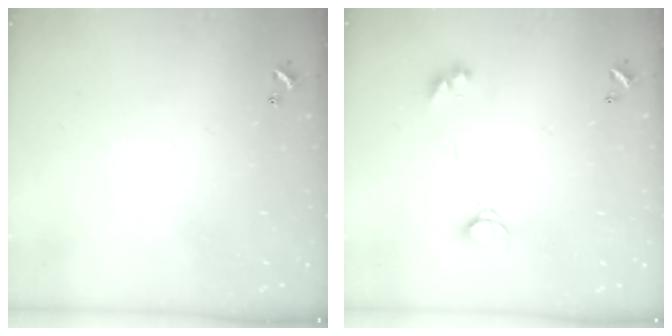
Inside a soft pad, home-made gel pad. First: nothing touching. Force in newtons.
{"total": 4.4, "press": 4.3, "slide": 0.8}